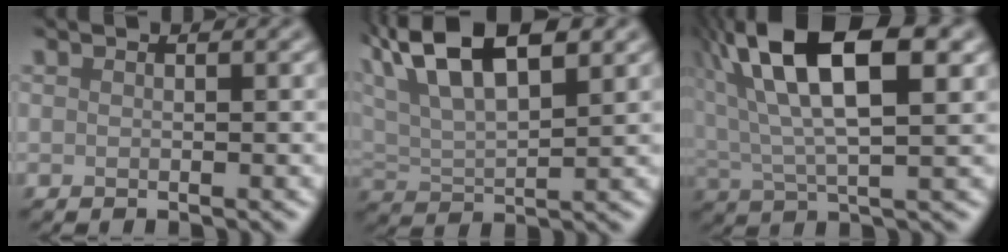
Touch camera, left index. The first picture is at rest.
{"total": 9.2, "force": [5.4, 3.7, 6.5], "torque": [-0.119, 0.023, 0.092]}
{"total": 12.1, "force": [5.2, 4.6, 9.9], "torque": [-0.179, 0.023, 0.083]}